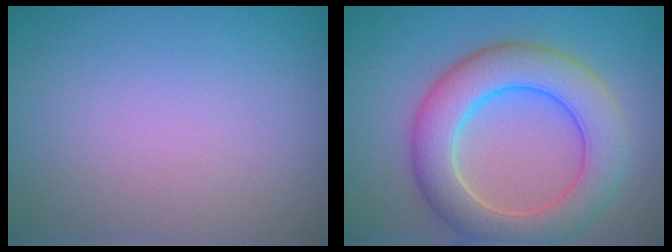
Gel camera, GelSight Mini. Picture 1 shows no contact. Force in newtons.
{"total": 7.6, "press": 7.6, "slide": 0.4}